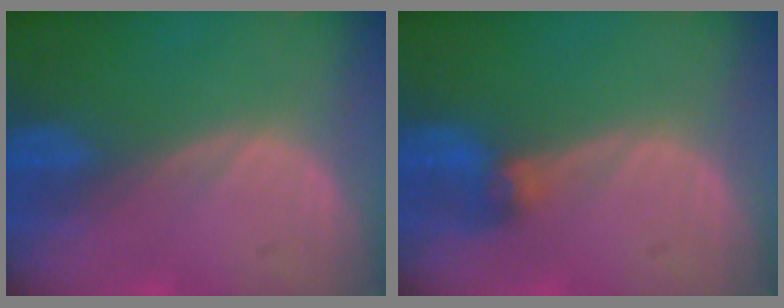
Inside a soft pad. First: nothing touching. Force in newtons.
{"total": 2.8, "press": 2.6, "slide": 1.0}